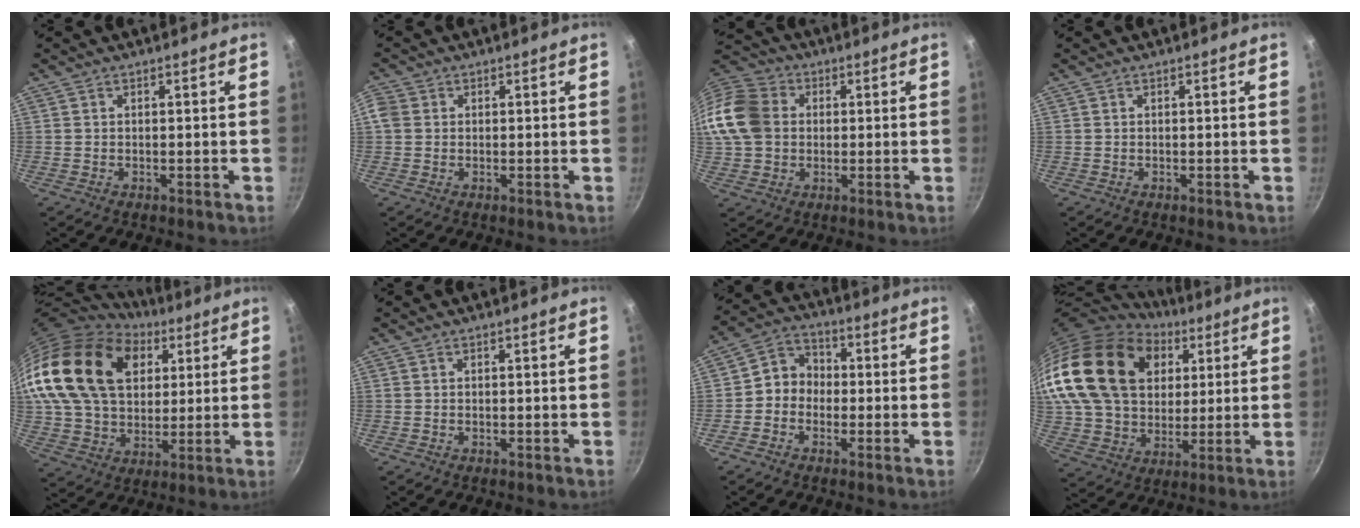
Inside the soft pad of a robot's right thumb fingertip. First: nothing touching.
{"total": 2.8, "force": [0.3, 2.5, 1.2], "torque": [-0.021, 0.004, -0.002]}
{"total": 15.7, "force": [1.2, 12.9, 8.8], "torque": [-0.175, 0.027, 0.008]}
{"total": 0.0}
{"total": 26.6, "force": [10.6, 18.1, 16.4], "torque": [-0.283, -0.008, 0.193]}
{"total": 0.0}
{"total": 6.4, "force": [-1.1, 5.6, 2.9], "torque": [-0.018, 0.025, -0.039]}
{"total": 28.7, "force": [10.6, 20.5, 17.1], "torque": [-0.312, -0.001, 0.198]}